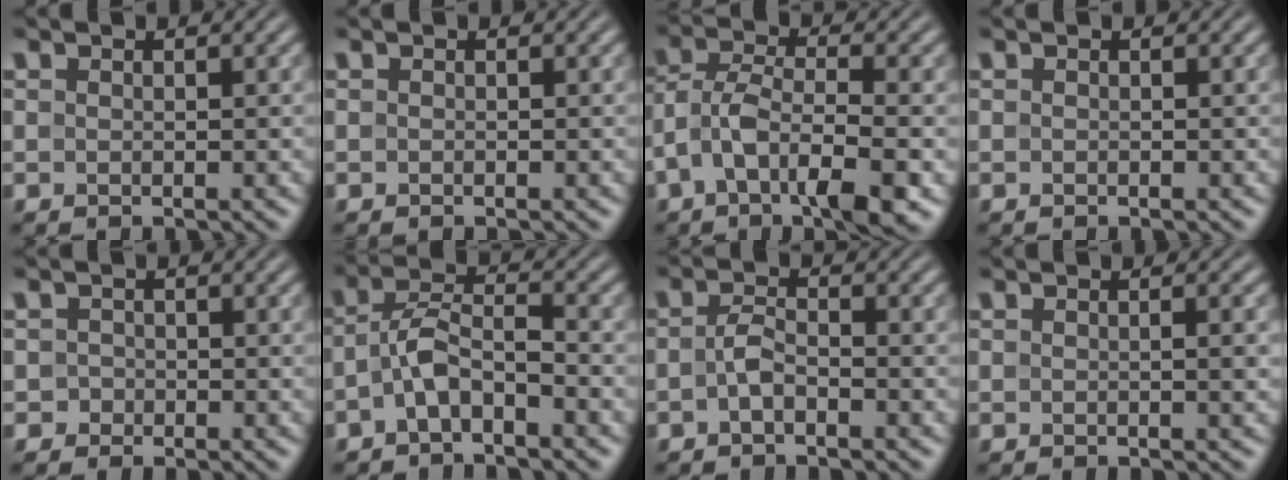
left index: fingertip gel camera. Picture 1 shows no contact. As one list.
[{"total": 0.0}, {"total": 6.9, "force": [-2.7, 2.8, 5.7], "torque": [-0.105, 0.006, -0.058]}, {"total": 0.0}, {"total": 0.8, "force": [-0.3, 0.8, 0.0], "torque": [0.008, 0.000, -0.006]}, {"total": 3.8, "force": [-1.7, 1.6, 3.0], "torque": [-0.058, 0.014, -0.041]}, {"total": 1.8, "force": [-0.7, 0.7, 1.5], "torque": [-0.033, 0.003, -0.018]}, {"total": 1.4, "force": [0.0, 0.3, 1.4], "torque": [-0.016, 0.003, -0.002]}]